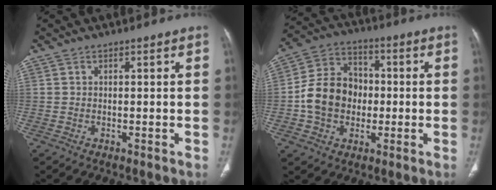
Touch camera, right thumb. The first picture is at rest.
{"total": 13.0, "force": [-1.4, 10.6, 7.3], "torque": [-0.106, 0.030, -0.031]}